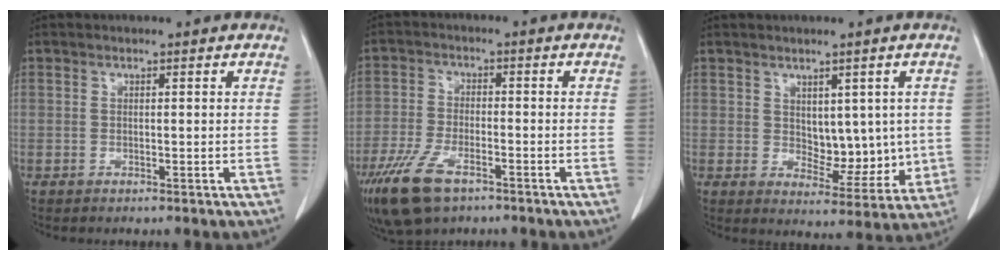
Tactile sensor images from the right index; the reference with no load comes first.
{"total": 9.3, "force": [-5.7, 3.9, 6.2], "torque": [-0.130, -0.015, -0.100]}
{"total": 7.6, "force": [0.9, 4.5, 6.0], "torque": [-0.068, -0.003, 0.029]}